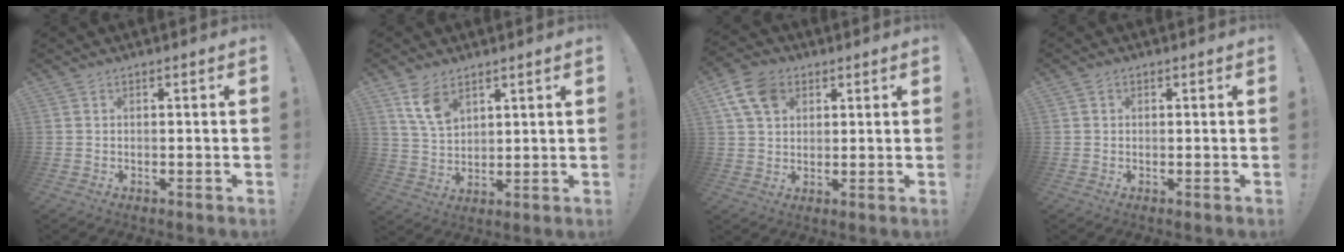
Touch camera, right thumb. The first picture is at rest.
{"total": 9.1, "force": [5.5, 5.4, 4.7], "torque": [-0.076, -0.027, 0.108]}
{"total": 10.5, "force": [4.6, 7.5, 5.8], "torque": [-0.103, -0.003, 0.090]}
{"total": 0.8, "force": [0.3, 0.8, 0.0], "torque": [0.010, 0.000, 0.003]}